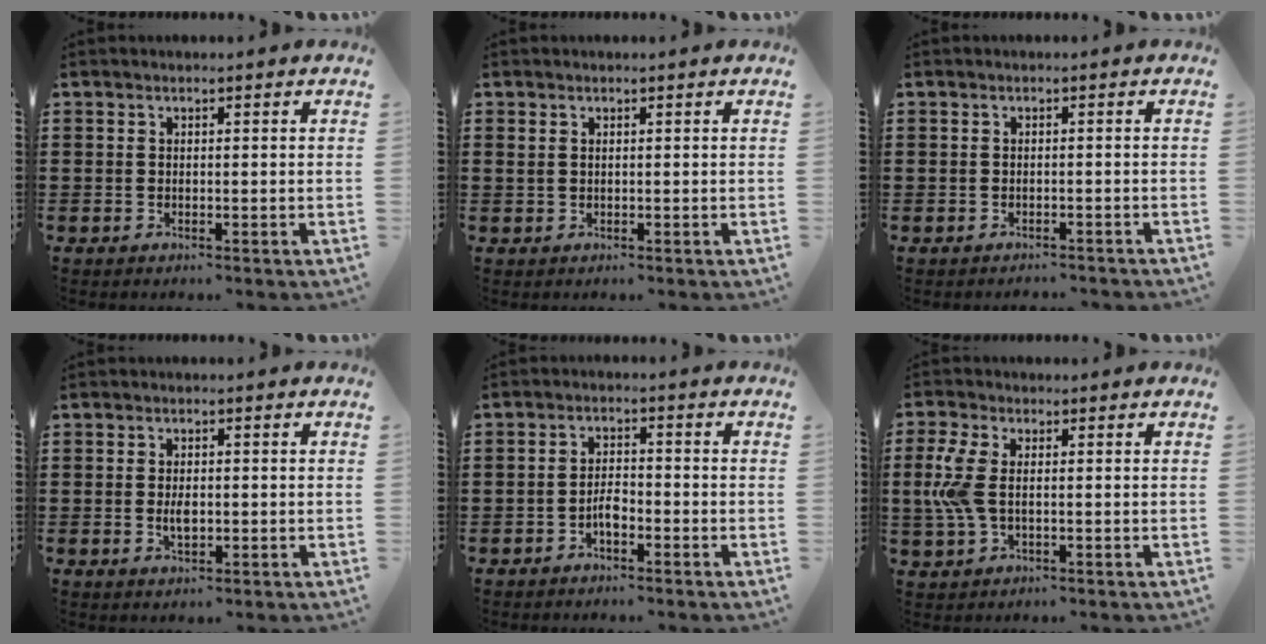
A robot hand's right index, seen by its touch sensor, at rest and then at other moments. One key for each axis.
{"total": 0.8, "fx": 0.4, "fy": 0.5, "fz": 0.5, "tx": -0.012, "ty": 0.003, "tz": 0.008}
{"total": 1.1, "fx": -1.0, "fy": 0.1, "fz": -0.1, "tx": -0.002, "ty": 0.001, "tz": -0.023}
{"total": 2.5, "fx": -0.2, "fy": 1.2, "fz": 2.2, "tx": -0.041, "ty": 0.002, "tz": -0.004}
{"total": 2.9, "fx": -1.5, "fy": 1.2, "fz": 2.2, "tx": -0.048, "ty": 0.005, "tz": -0.032}
{"total": 6.5, "fx": 0.4, "fy": 3.3, "fz": 5.6, "tx": -0.151, "ty": -0.005, "tz": -0.004}